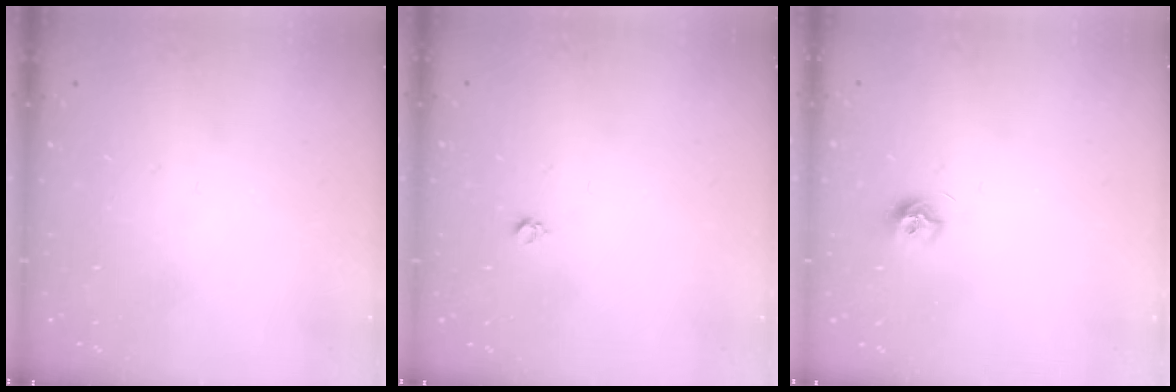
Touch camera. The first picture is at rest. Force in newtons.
{"total": 3.0, "press": 2.9, "slide": 0.4}
{"total": 7.9, "press": 7.9, "slide": 0.6}